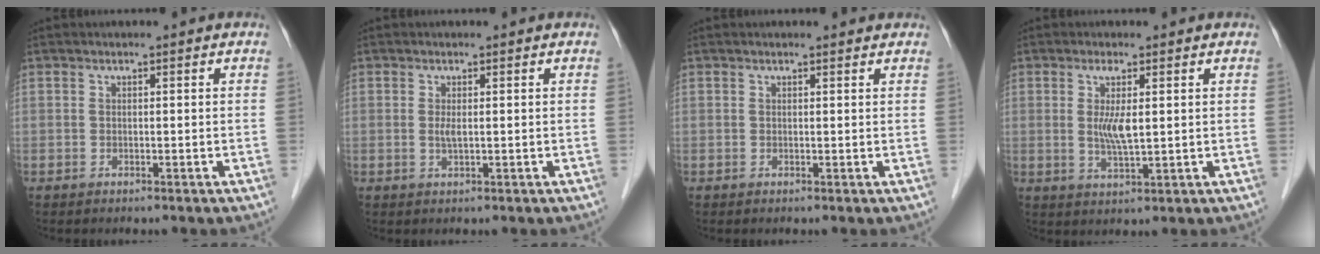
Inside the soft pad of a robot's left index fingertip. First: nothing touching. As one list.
[{"total": 1.4, "force": [0.1, 0.3, 1.3], "torque": [-0.031, -0.002, 0.003]}, {"total": 1.7, "force": [1.7, 0.4, 0.2], "torque": [-0.013, 0.002, 0.014]}, {"total": 4.3, "force": [0.7, 0.6, 4.2], "torque": [-0.086, -0.006, 0.016]}]